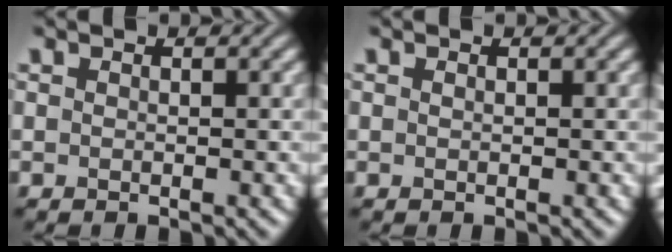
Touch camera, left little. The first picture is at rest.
{"total": 0.0}